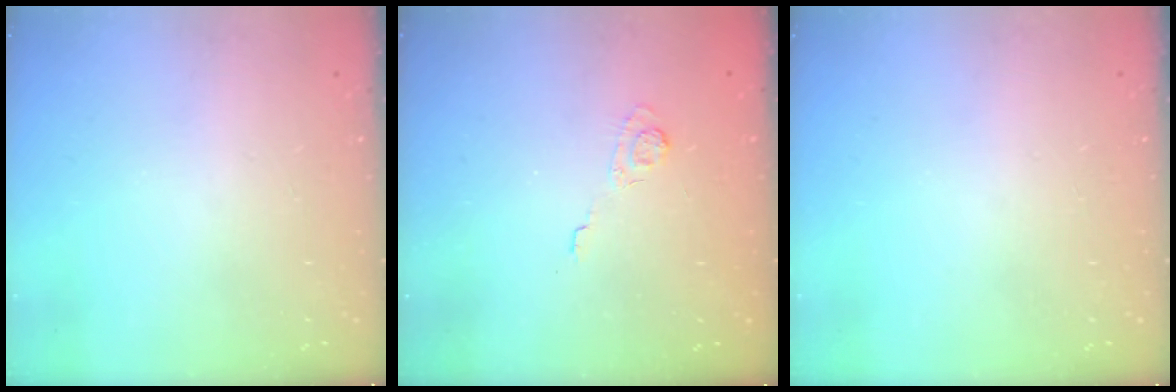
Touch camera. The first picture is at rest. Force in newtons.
{"total": 2.4, "press": 1.9, "slide": 1.4}
{"total": 0.0}